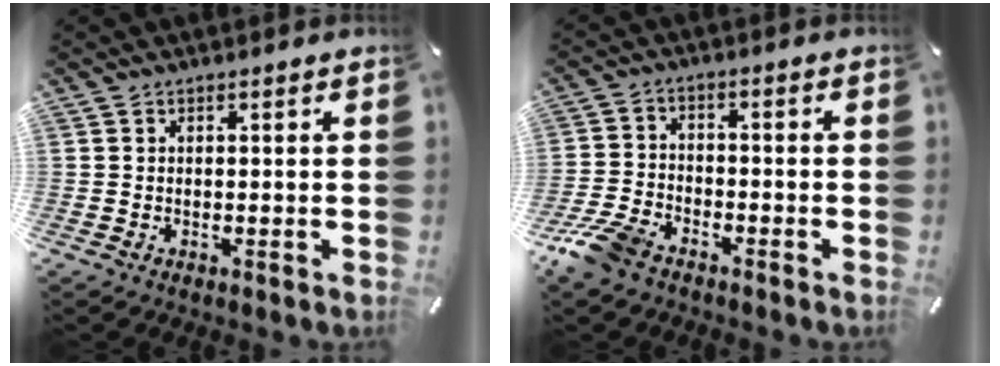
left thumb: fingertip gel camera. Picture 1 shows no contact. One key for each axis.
{"total": 8.1, "fx": -6.0, "fy": 3.8, "fz": 3.8, "tx": -0.094, "ty": 0.020, "tz": -0.119}